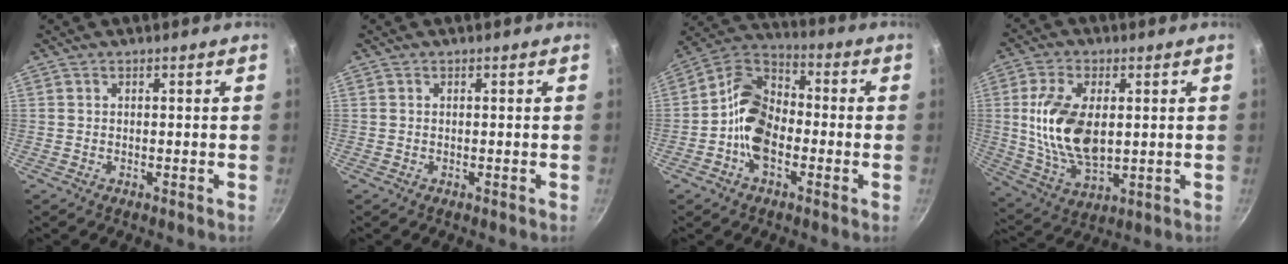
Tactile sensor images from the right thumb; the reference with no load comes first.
{"total": 0.0}
{"total": 11.8, "force": [-2.7, 7.9, 8.3], "torque": [-0.121, 0.040, -0.071]}
{"total": 15.0, "force": [1.6, 8.4, 12.4], "torque": [-0.223, -0.012, 0.038]}